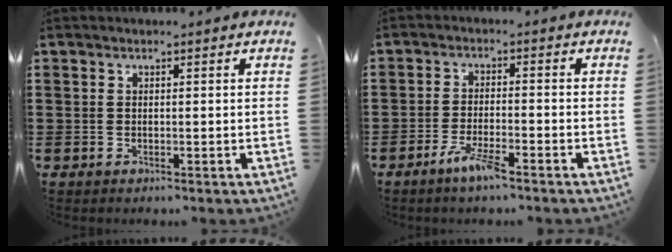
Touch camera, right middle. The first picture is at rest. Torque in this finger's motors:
{"motor_torque": [0.87, -0.78, 0.39, 0.10]}